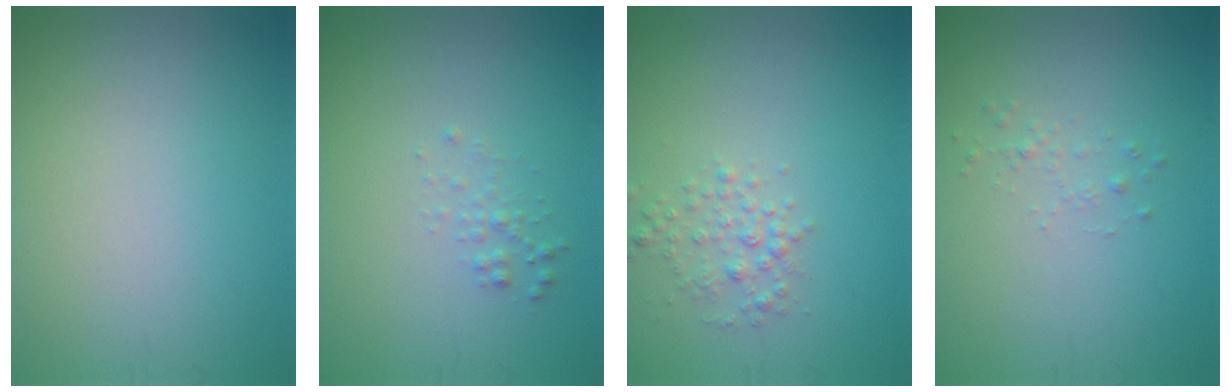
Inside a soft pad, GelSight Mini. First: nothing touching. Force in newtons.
{"total": 0.9, "press": 0.9, "slide": 0.1}
{"total": 1.9, "press": 1.9, "slide": 0.0}
{"total": 0.8, "press": 0.8, "slide": 0.0}